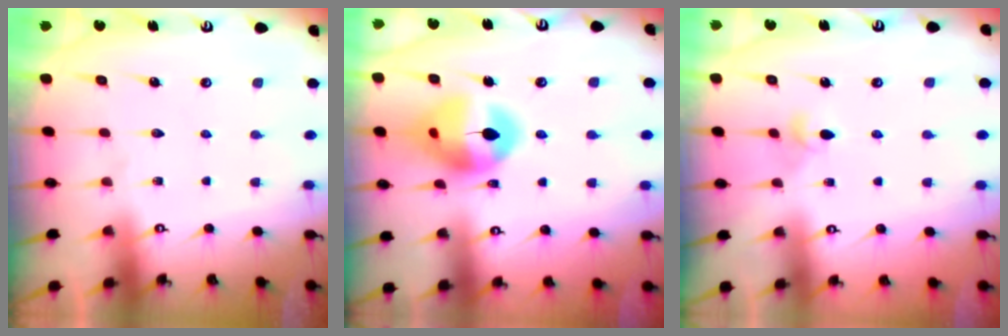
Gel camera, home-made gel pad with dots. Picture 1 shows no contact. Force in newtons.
{"total": 15.3, "press": 15.2, "slide": 2.1}
{"total": 3.6, "press": 3.5, "slide": 0.8}